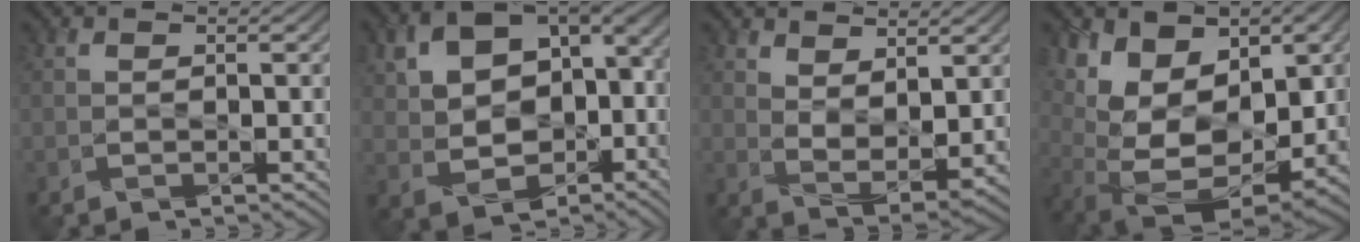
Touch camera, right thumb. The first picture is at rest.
{"total": 10.5, "force": [0.5, 7.6, 7.2], "torque": [-0.136, 0.002, 0.007]}
{"total": 5.2, "force": [3.8, 2.0, 2.9], "torque": [-0.064, -0.011, 0.075]}
{"total": 11.8, "force": [3.2, 8.0, 8.1], "torque": [-0.162, 0.021, 0.061]}